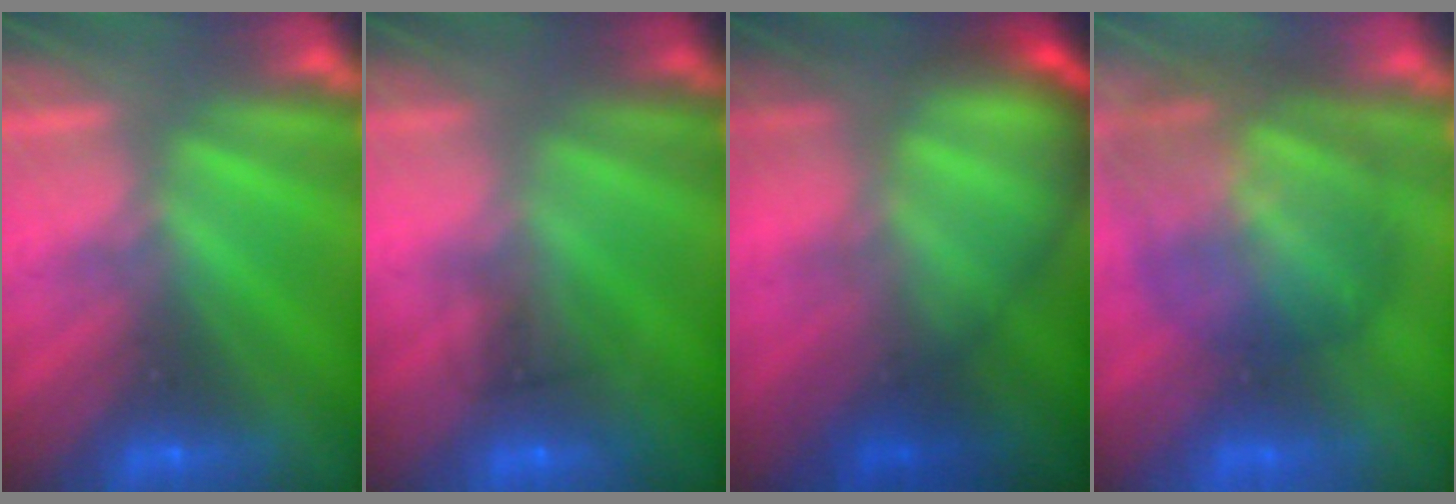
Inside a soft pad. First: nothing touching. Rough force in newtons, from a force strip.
{"total": 1.6}
{"total": 5.5}
{"total": 7.7}